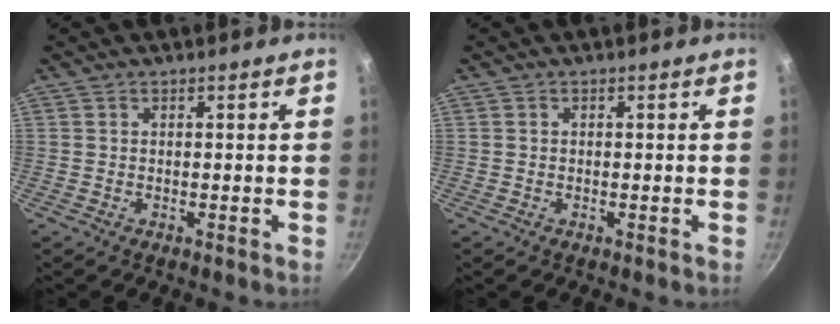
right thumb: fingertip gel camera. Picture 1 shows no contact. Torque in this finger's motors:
{"motor_torque": [-0.55, -0.25, -0.58, 0.20, -0.02]}